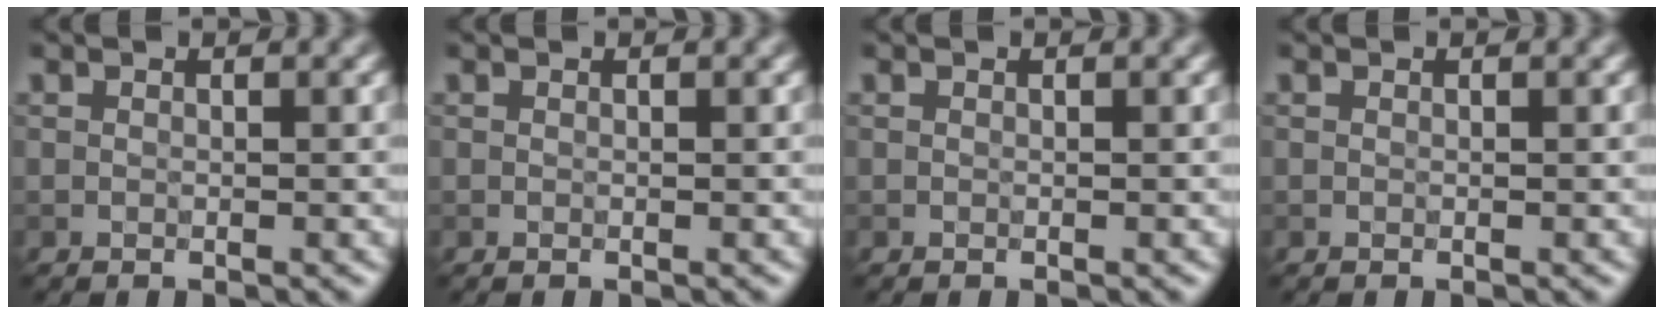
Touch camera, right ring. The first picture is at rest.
{"total": 0.0}
{"total": 0.0}
{"total": 0.0}